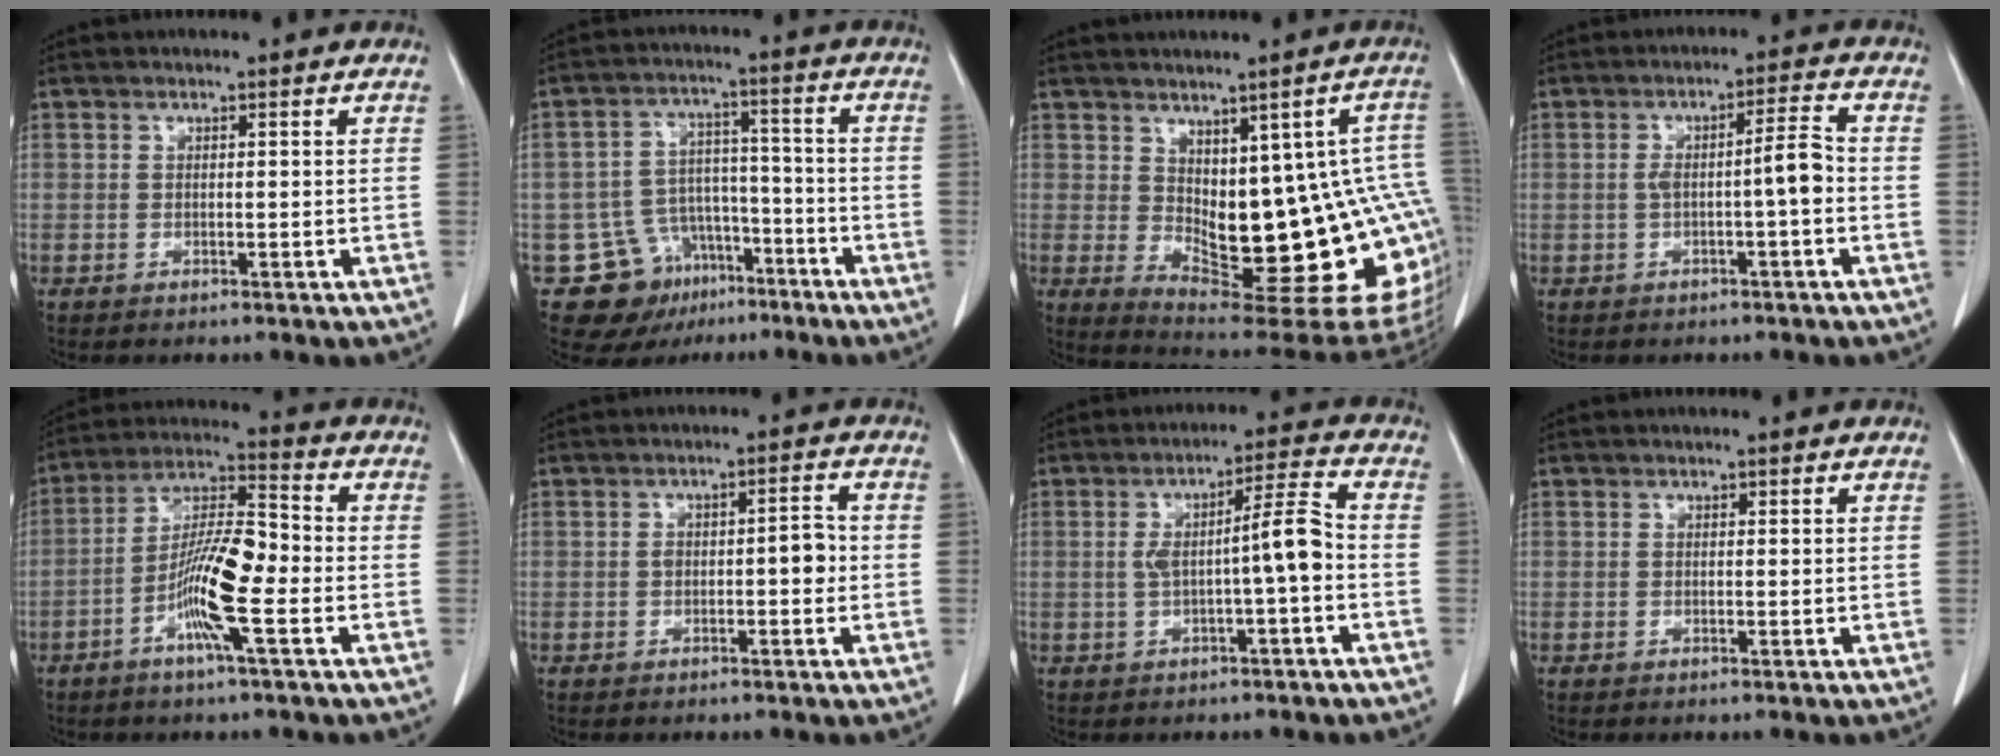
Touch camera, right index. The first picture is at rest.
{"total": 11.1, "force": [-6.4, 8.5, 3.2], "torque": [-0.053, 0.042, -0.091]}
{"total": 20.8, "force": [-0.8, 6.8, 19.7], "torque": [-0.175, 0.002, 0.016]}
{"total": 5.0, "force": [-0.9, 0.2, 5.0], "torque": [-0.083, 0.018, -0.011]}
{"total": 11.0, "force": [-3.6, 1.0, 10.3], "torque": [-0.200, 0.003, -0.073]}
{"total": 3.7, "force": [-0.5, 1.4, 3.4], "torque": [-0.051, 0.015, -0.006]}
{"total": 6.9, "force": [-0.9, 0.0, 6.8], "torque": [-0.113, 0.020, -0.012]}
{"total": 0.0}